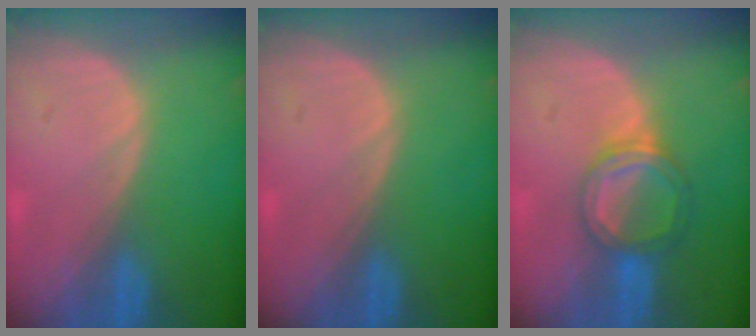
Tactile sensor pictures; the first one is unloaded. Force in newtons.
{"total": 0.0}
{"total": 5.4, "press": 5.1, "slide": 1.6}